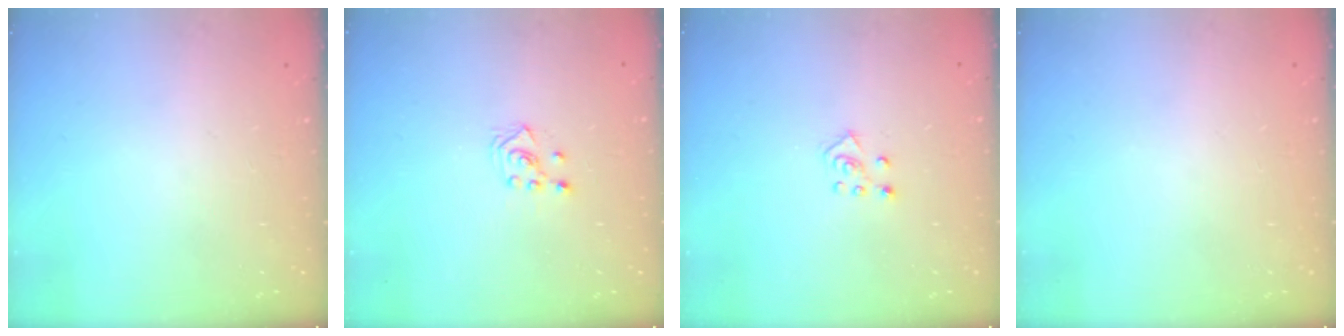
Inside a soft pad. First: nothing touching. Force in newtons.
{"total": 3.7, "press": 3.7, "slide": 0.7}
{"total": 5.0, "press": 4.9, "slide": 0.4}
{"total": 0.0}